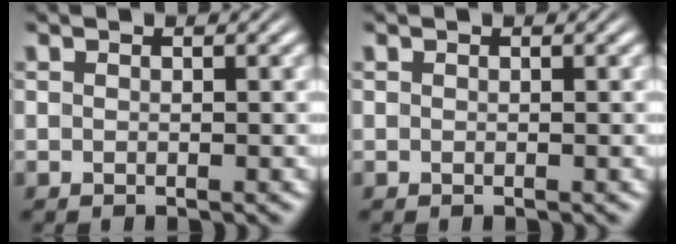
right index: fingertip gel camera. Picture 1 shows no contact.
{"total": 0.0}